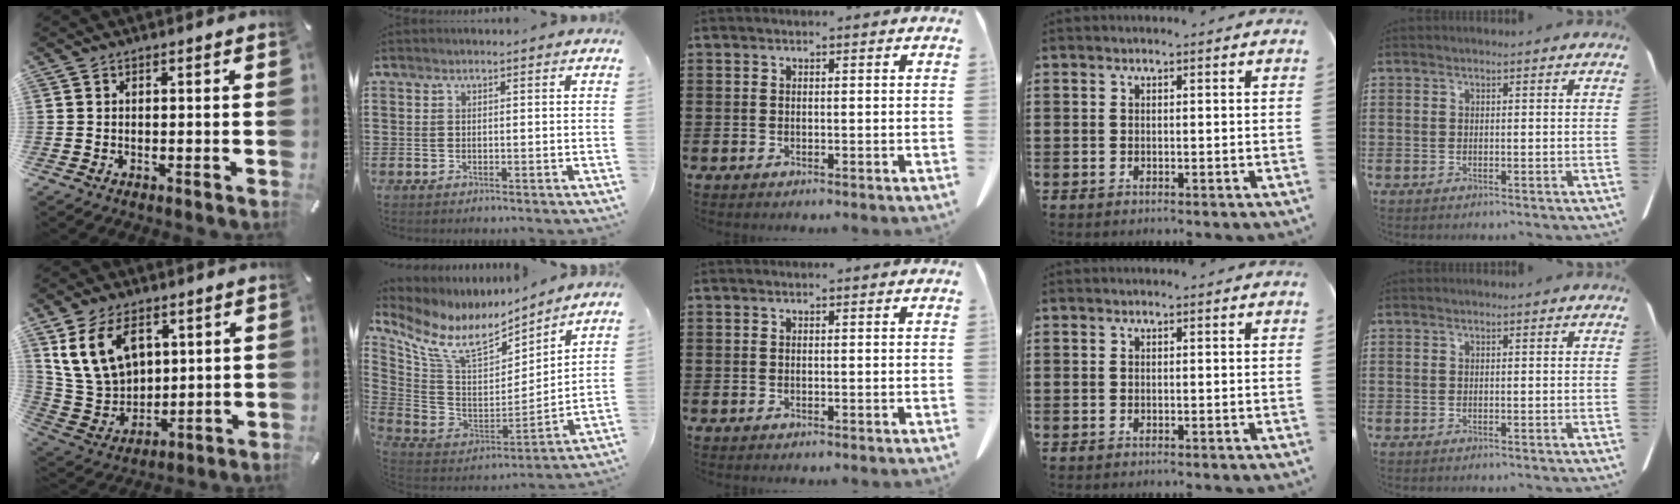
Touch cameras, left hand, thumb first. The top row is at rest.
{"thumb": {"total": 14.5, "force": [6.7, 10.3, 7.8], "torque": [-0.179, -0.017, 0.129]}, "index": {"total": 10.2, "force": [7.0, 4.7, 5.8], "torque": [-0.147, -0.039, 0.123]}}